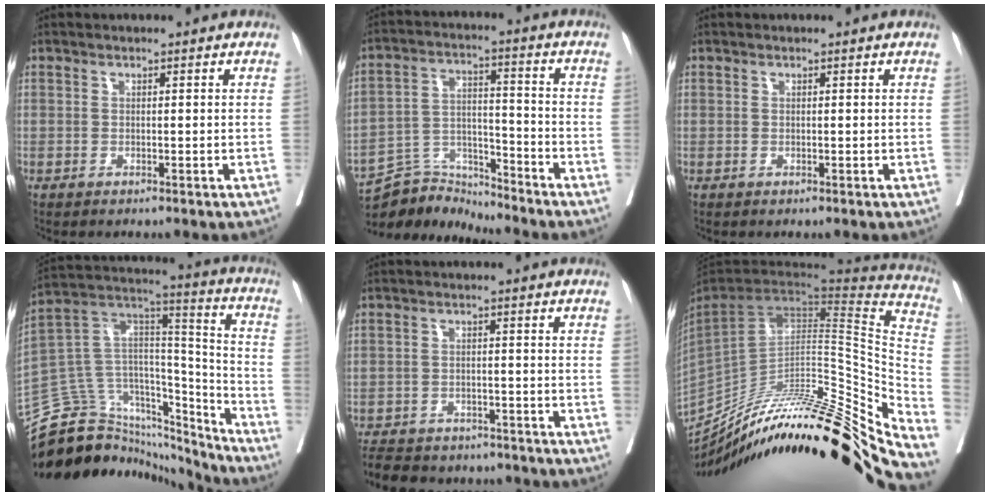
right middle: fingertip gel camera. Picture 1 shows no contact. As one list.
[{"total": 8.4, "force": [-8.4, 0.7, -0.3], "torque": [0.008, 0.028, -0.155]}, {"total": 0.0}, {"total": 27.1, "force": [-24.3, 9.2, 7.7], "torque": [-0.151, 0.047, -0.383]}, {"total": 14.8, "force": [-13.1, 5.3, 4.7], "torque": [-0.112, 0.002, -0.171]}, {"total": 39.0, "force": [-28.7, 3.5, 26.2], "torque": [-0.316, -0.037, -0.423]}]